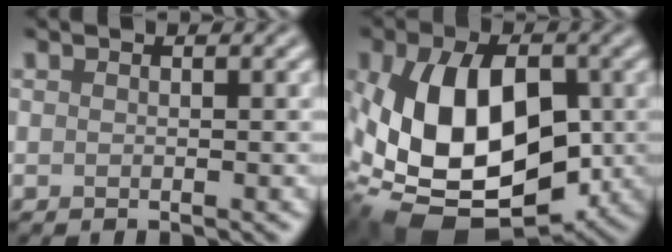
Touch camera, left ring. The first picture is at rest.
{"total": 14.3, "force": [-1.6, 9.1, 10.9], "torque": [-0.198, -0.017, -0.026]}